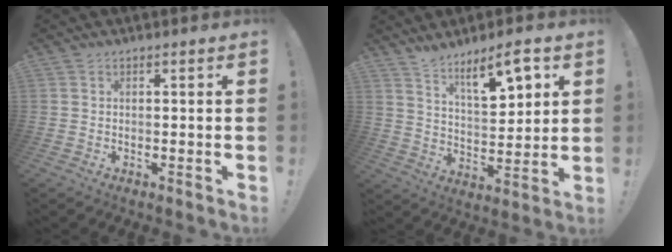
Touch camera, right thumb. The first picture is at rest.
{"total": 10.8, "force": [7.6, 3.0, 7.1], "torque": [-0.109, -0.046, 0.130]}